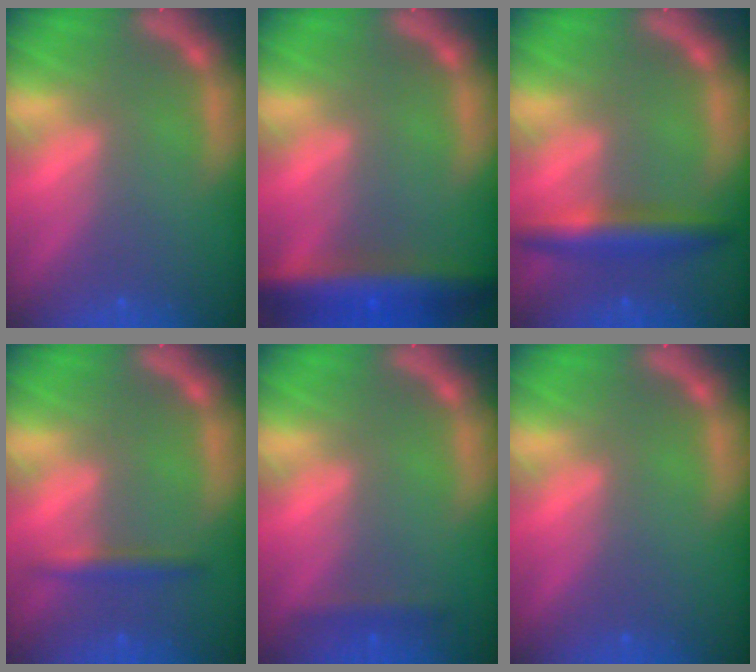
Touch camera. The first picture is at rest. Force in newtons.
{"total": 7.4}
{"total": 4.5}
{"total": 1.9}
{"total": 1.4}
{"total": 0.0}